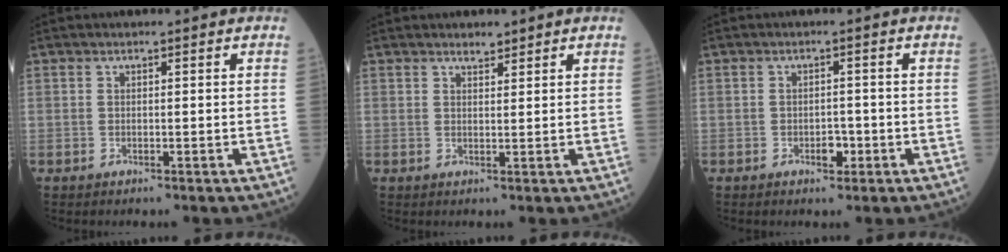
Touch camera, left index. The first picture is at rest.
{"total": 1.5, "force": [1.3, 0.5, 0.3], "torque": [-0.012, -0.002, 0.022]}
{"total": 1.9, "force": [-0.9, 1.1, 1.2], "torque": [-0.017, 0.003, -0.013]}